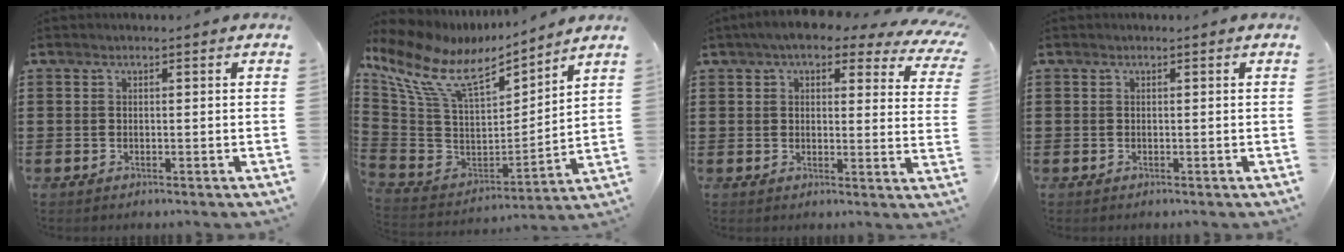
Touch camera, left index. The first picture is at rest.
{"total": 11.4, "force": [7.4, 4.5, 7.4], "torque": [-0.181, -0.049, 0.125]}
{"total": 5.8, "force": [4.4, 1.6, 3.3], "torque": [-0.073, -0.013, 0.076]}
{"total": 0.0}